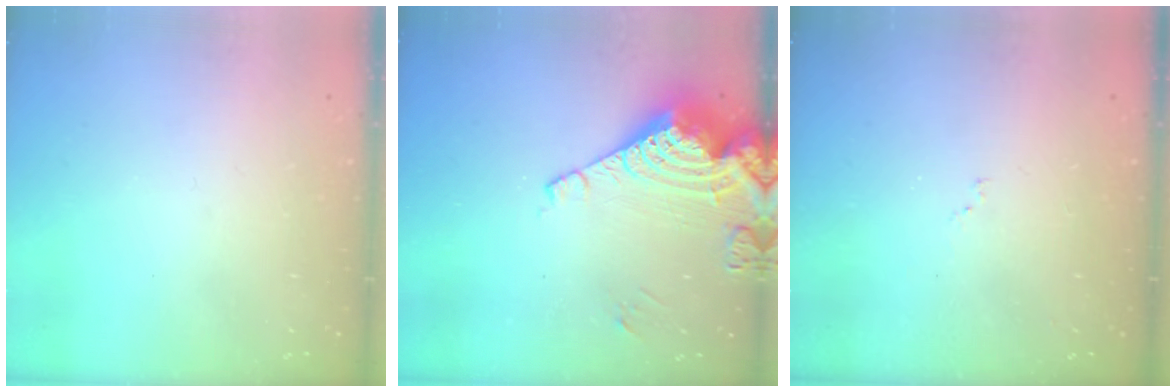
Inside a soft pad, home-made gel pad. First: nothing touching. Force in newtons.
{"total": 13.9, "press": 13.8, "slide": 1.7}
{"total": 5.7, "press": 5.6, "slide": 0.6}